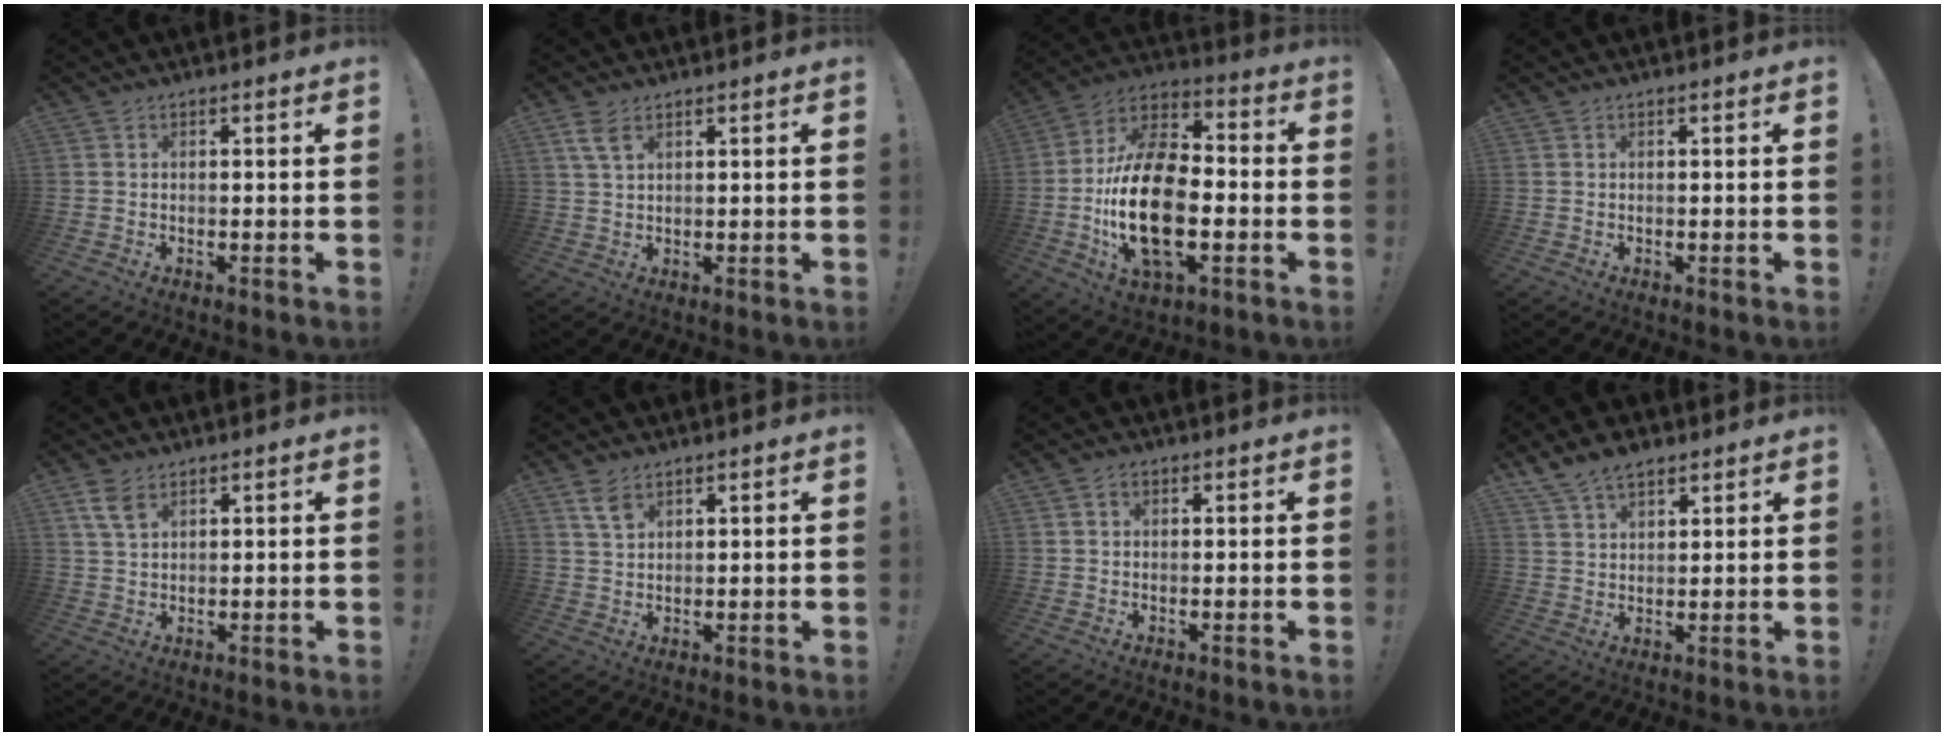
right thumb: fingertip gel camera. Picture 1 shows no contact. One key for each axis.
{"total": 4.6, "fx": 2.7, "fy": 2.1, "fz": 3.1, "tx": -0.051, "ty": -0.010, "tz": 0.049}
{"total": 23.4, "fx": -4.3, "fy": 13.5, "fz": 18.7, "tx": -0.357, "ty": 0.023, "tz": -0.066}
{"total": 0.0}
{"total": 5.2, "fx": 3.1, "fy": 2.7, "fz": 3.3, "tx": -0.056, "ty": -0.013, "tz": 0.058}
{"total": 4.6, "fx": 2.8, "fy": 2.4, "fz": 2.7, "tx": -0.045, "ty": -0.011, "tz": 0.053}
{"total": 1.3, "fx": 0.6, "fy": 0.9, "fz": 0.6, "tx": -0.013, "ty": 0.004, "tz": 0.012}
{"total": 7.7, "fx": 5.8, "fy": 3.9, "fz": 3.2, "tx": -0.057, "ty": -0.026, "tz": 0.112}